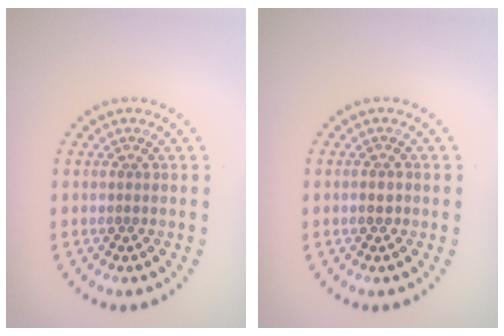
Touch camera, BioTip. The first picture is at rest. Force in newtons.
{"total": 1.0, "press": 0.9, "slide": 0.5}